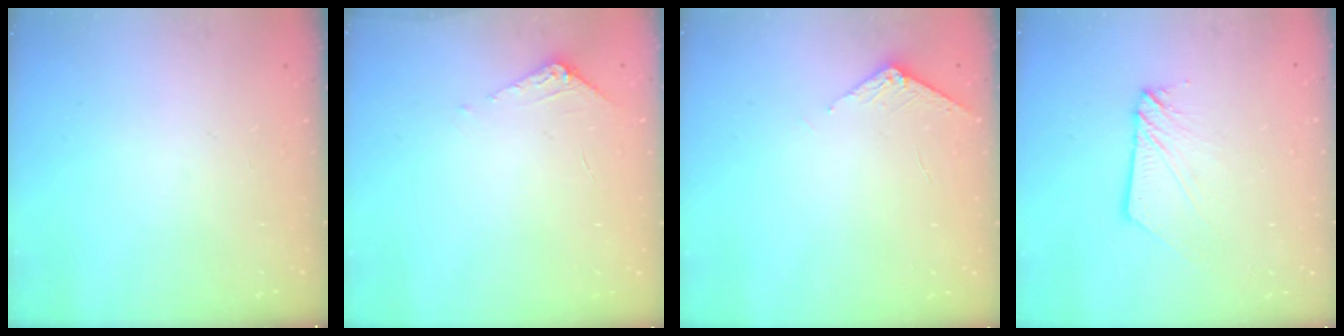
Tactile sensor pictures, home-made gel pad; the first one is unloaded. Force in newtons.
{"total": 5.0, "press": 5.0, "slide": 0.5}
{"total": 2.9, "press": 2.9, "slide": 0.3}
{"total": 4.1, "press": 4.1, "slide": 0.4}